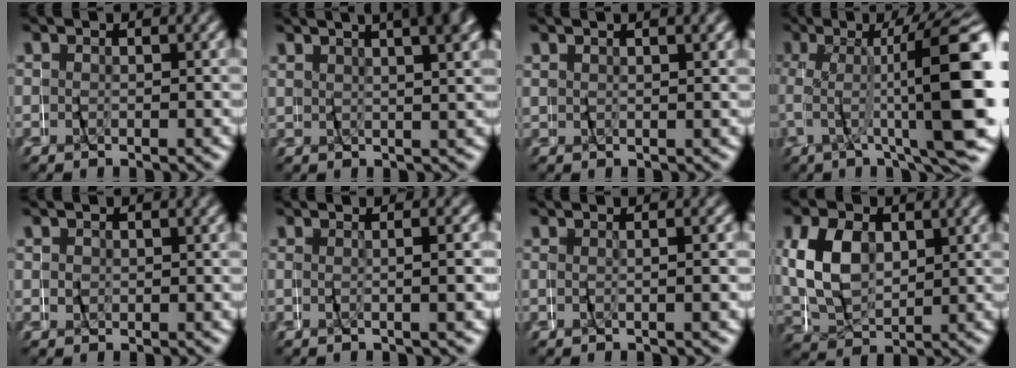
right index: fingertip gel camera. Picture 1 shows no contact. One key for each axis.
{"total": 6.8, "fx": 3.5, "fy": 2.1, "fz": 5.4, "tx": -0.062, "ty": 0.027, "tz": 0.050}
{"total": 1.1, "fx": 1.0, "fy": -0.1, "fz": 0.6, "tx": -0.012, "ty": 0.004, "tz": 0.020}
{"total": 13.2, "fx": 0.6, "fy": 3.4, "fz": 12.7, "tx": -0.190, "ty": 0.020, "tz": 0.008}
{"total": 1.0, "fx": 0.3, "fy": 0.9, "fz": 0.1, "tx": 0.001, "ty": 0.002, "tz": 0.007}
{"total": 1.4, "fx": -0.5, "fy": -1.1, "fz": 0.7, "tx": -0.021, "ty": 0.006, "tz": -0.006}
{"total": 1.1, "fx": -0.4, "fy": -0.8, "fz": 0.5, "tx": -0.017, "ty": 0.006, "tz": -0.006}
{"total": 4.9, "fx": 1.2, "fy": 3.7, "fz": 3.0, "tx": -0.074, "ty": 0.001, "tz": 0.025}